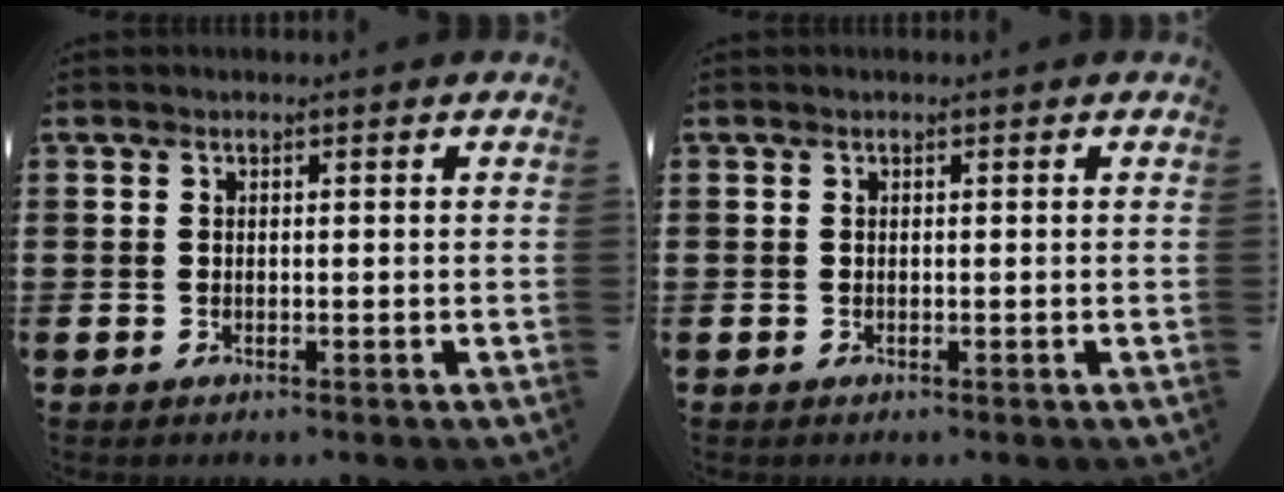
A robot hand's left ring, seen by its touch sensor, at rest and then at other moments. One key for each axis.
{"total": 0.0}